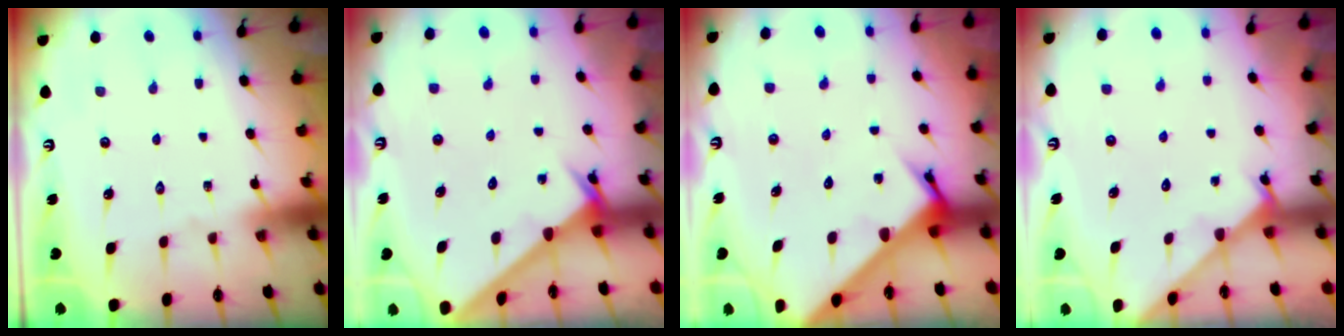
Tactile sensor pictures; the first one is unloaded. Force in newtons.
{"total": 2.6, "press": 2.6, "slide": 0.1}
{"total": 5.6, "press": 5.6, "slide": 0.4}
{"total": 1.1, "press": 1.1, "slide": 0.1}